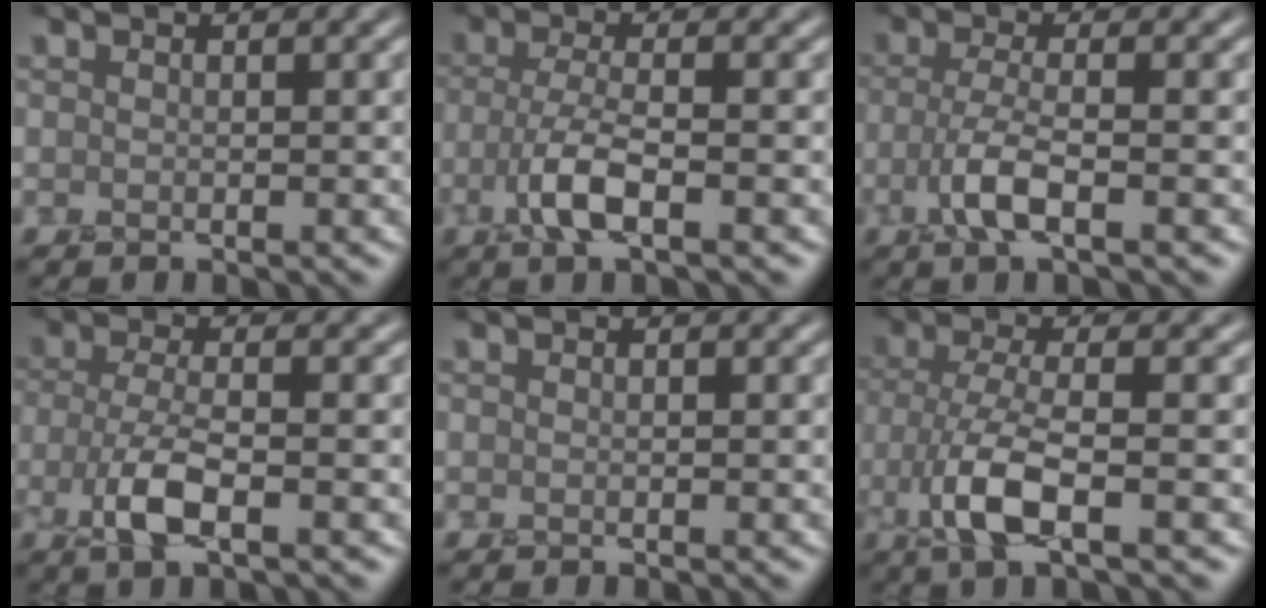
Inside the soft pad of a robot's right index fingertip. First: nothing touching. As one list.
[{"total": 3.7, "force": [-1.6, 1.1, 3.2], "torque": [-0.071, 0.006, -0.037]}, {"total": 3.3, "force": [-1.4, 0.9, 2.9], "torque": [-0.065, 0.005, -0.032]}, {"total": 4.0, "force": [-1.5, 1.4, 3.4], "torque": [-0.081, 0.002, -0.032]}, {"total": 0.0}, {"total": 4.8, "force": [-1.3, 1.6, 4.3], "torque": [-0.102, 0.001, -0.025]}]